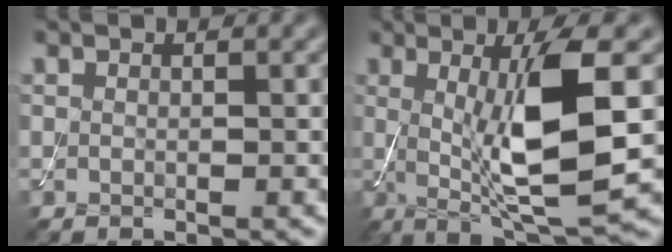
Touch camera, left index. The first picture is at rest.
{"total": 8.9, "force": [0.5, 1.8, 8.7], "torque": [-0.142, -0.012, 0.018]}